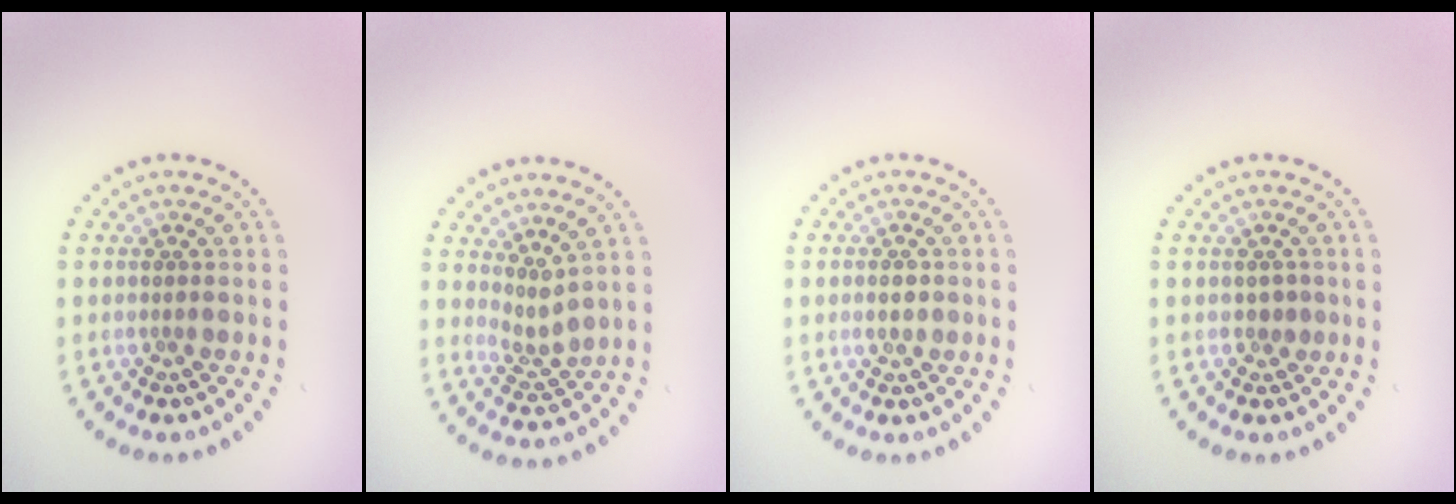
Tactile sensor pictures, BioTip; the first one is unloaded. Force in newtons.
{"total": 2.0, "press": 1.4, "slide": 1.5}
{"total": 1.9, "press": 1.9, "slide": 0.1}
{"total": 0.8, "press": 0.7, "slide": 0.4}